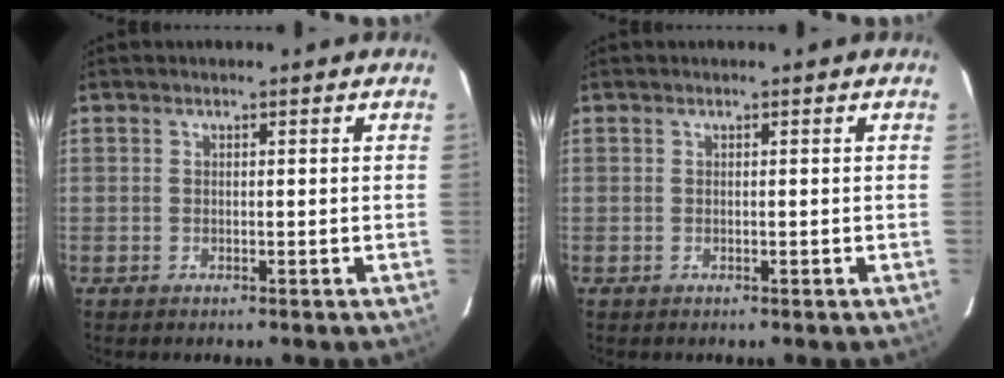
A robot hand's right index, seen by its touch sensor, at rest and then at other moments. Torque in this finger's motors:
{"motor_torque": [0.00, 0.00, 0.00, 0.01]}